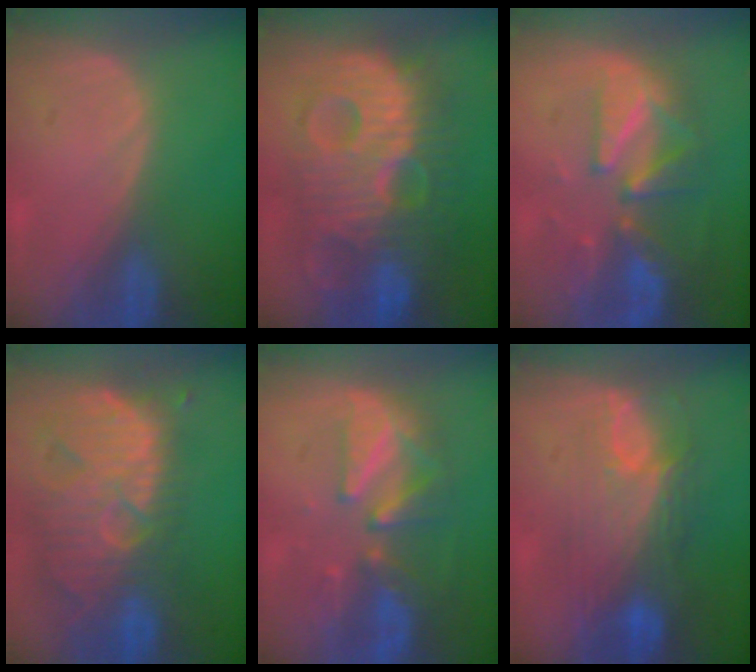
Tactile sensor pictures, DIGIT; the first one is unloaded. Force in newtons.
{"total": 13.7, "press": 13.7, "slide": 1.1}
{"total": 9.7, "press": 8.6, "slide": 4.4}
{"total": 13.2, "press": 11.4, "slide": 6.6}
{"total": 8.5, "press": 8.0, "slide": 2.6}
{"total": 9.1, "press": 8.5, "slide": 3.4}